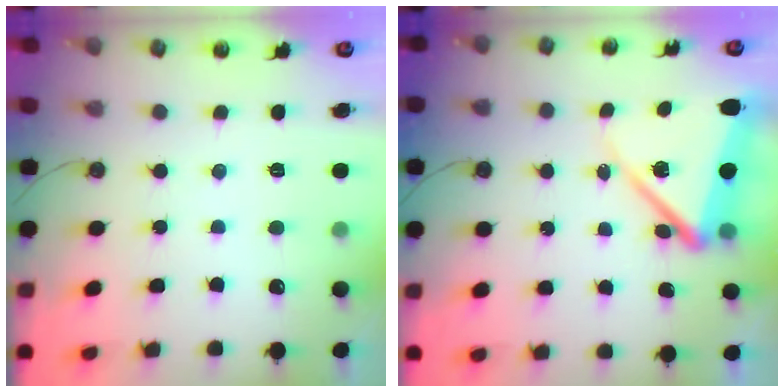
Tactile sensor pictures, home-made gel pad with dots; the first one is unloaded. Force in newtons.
{"total": 11.7, "press": 11.5, "slide": 2.0}